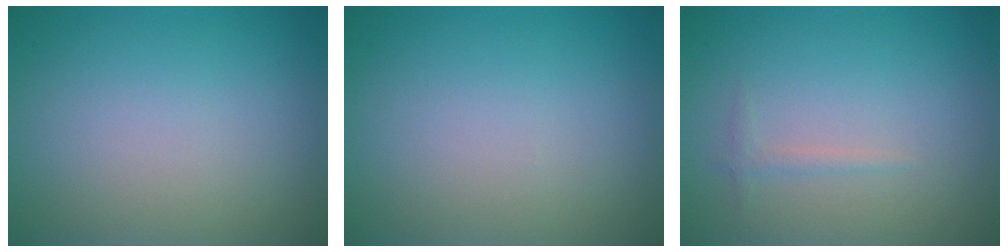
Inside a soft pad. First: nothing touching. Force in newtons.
{"total": 0.0}
{"total": 0.8, "press": 0.8, "slide": 0.0}